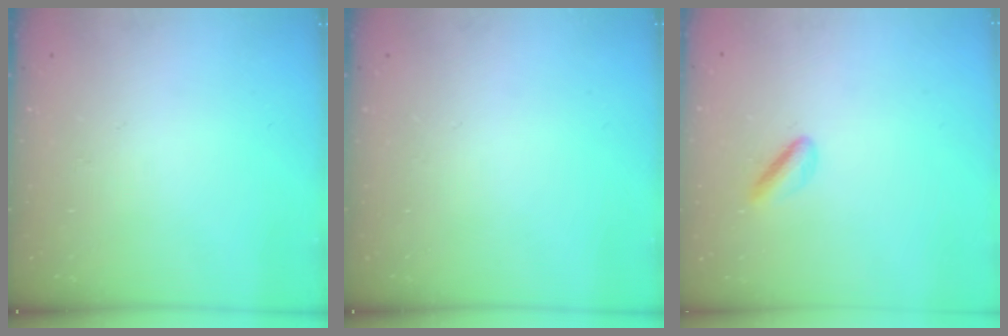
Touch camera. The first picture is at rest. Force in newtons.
{"total": 0.0}
{"total": 2.7, "press": 2.7, "slide": 0.6}